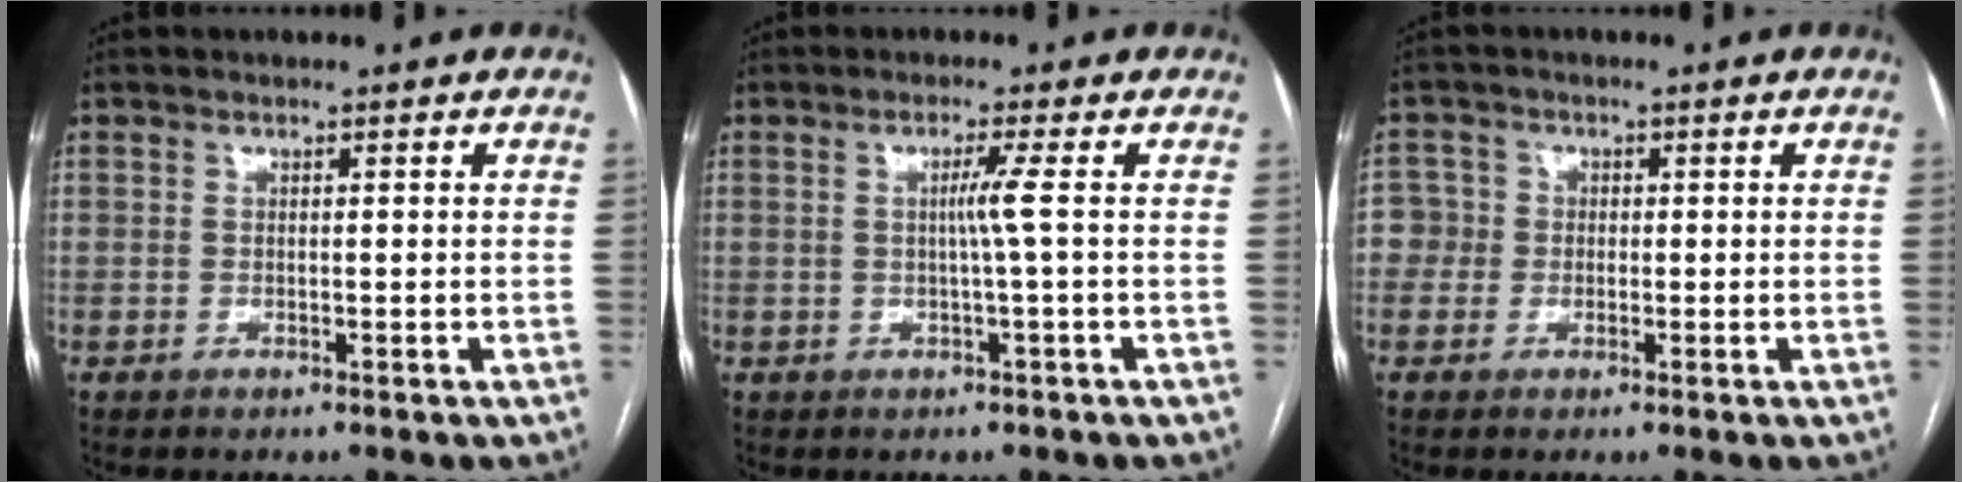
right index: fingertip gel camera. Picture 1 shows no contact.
{"total": 2.6, "force": [0.0, -1.1, 2.3], "torque": [-0.040, -0.002, 0.002]}
{"total": 3.5, "force": [-0.4, 3.5, 0.3], "torque": [0.007, 0.016, -0.012]}